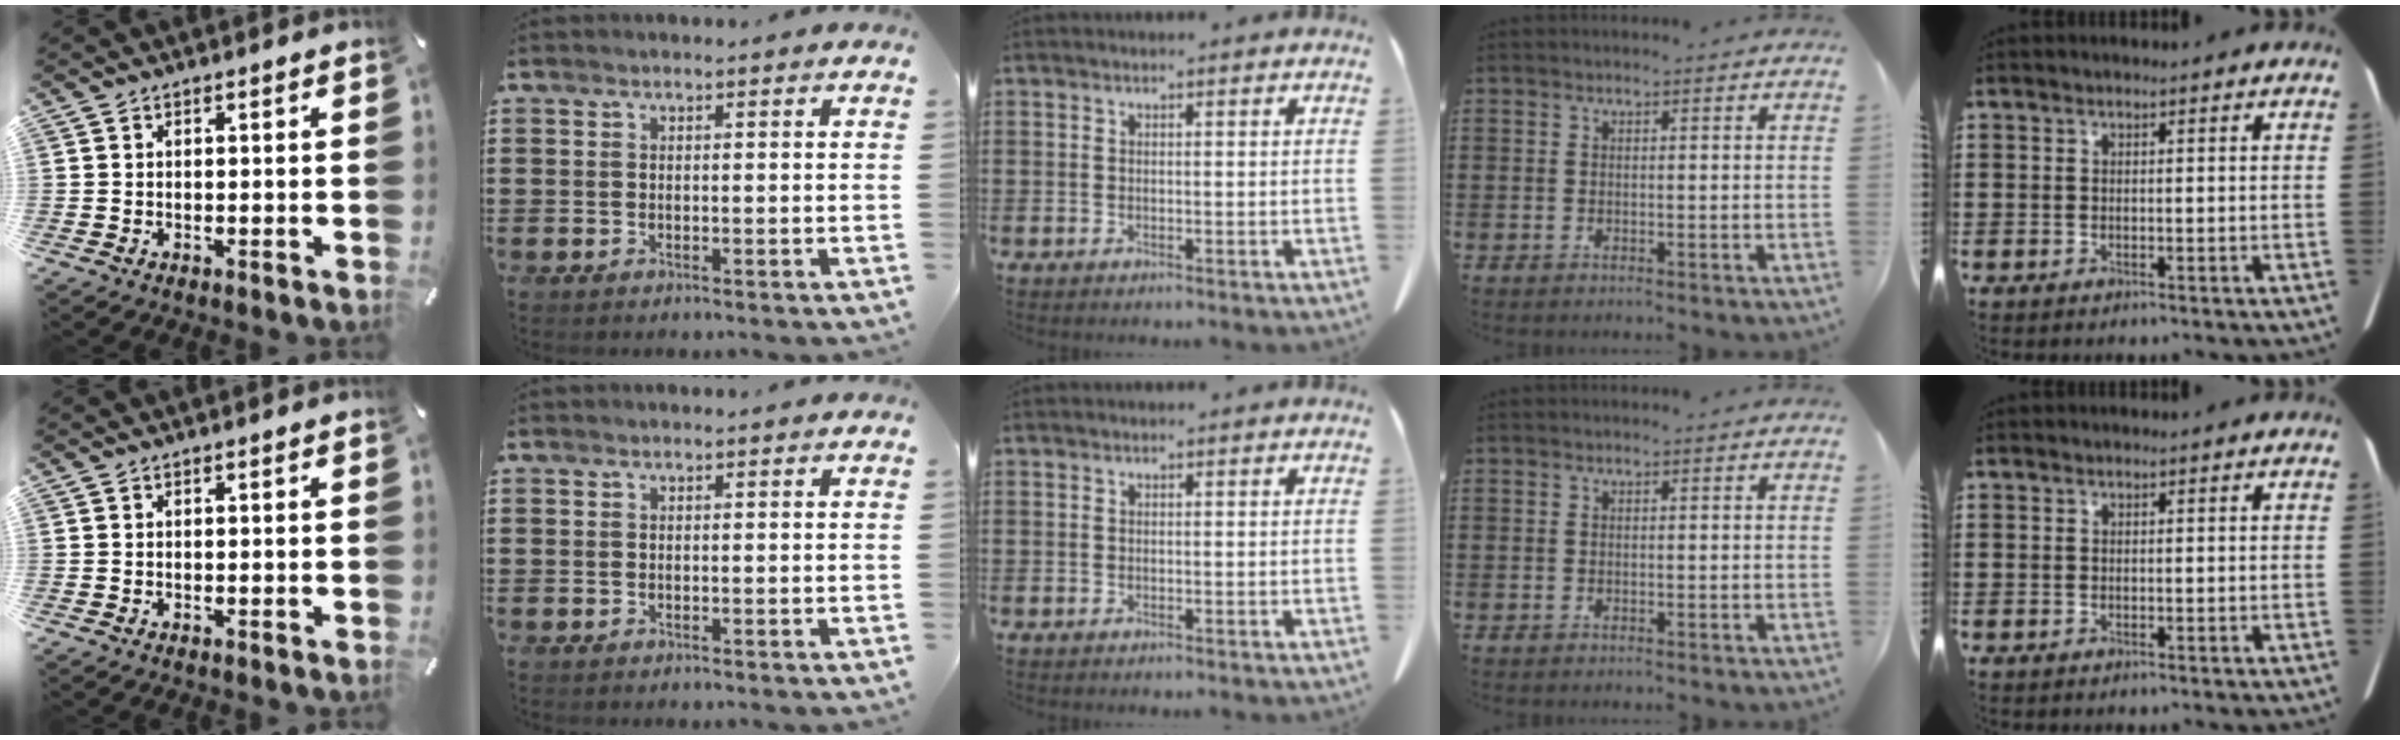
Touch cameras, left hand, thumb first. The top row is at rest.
{}